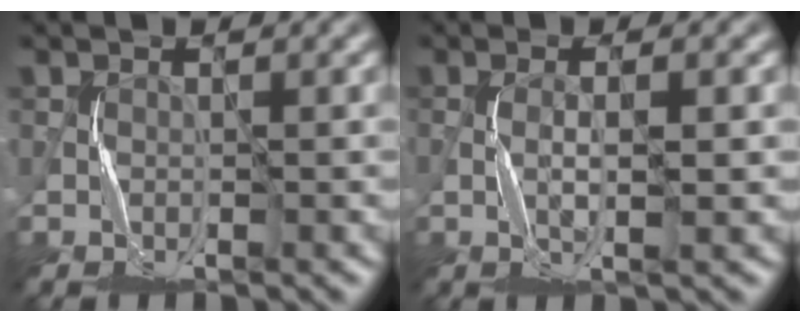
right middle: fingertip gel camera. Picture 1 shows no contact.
{"total": 2.2, "force": [-0.1, 0.0, 2.2], "torque": [-0.048, -0.001, -0.001]}